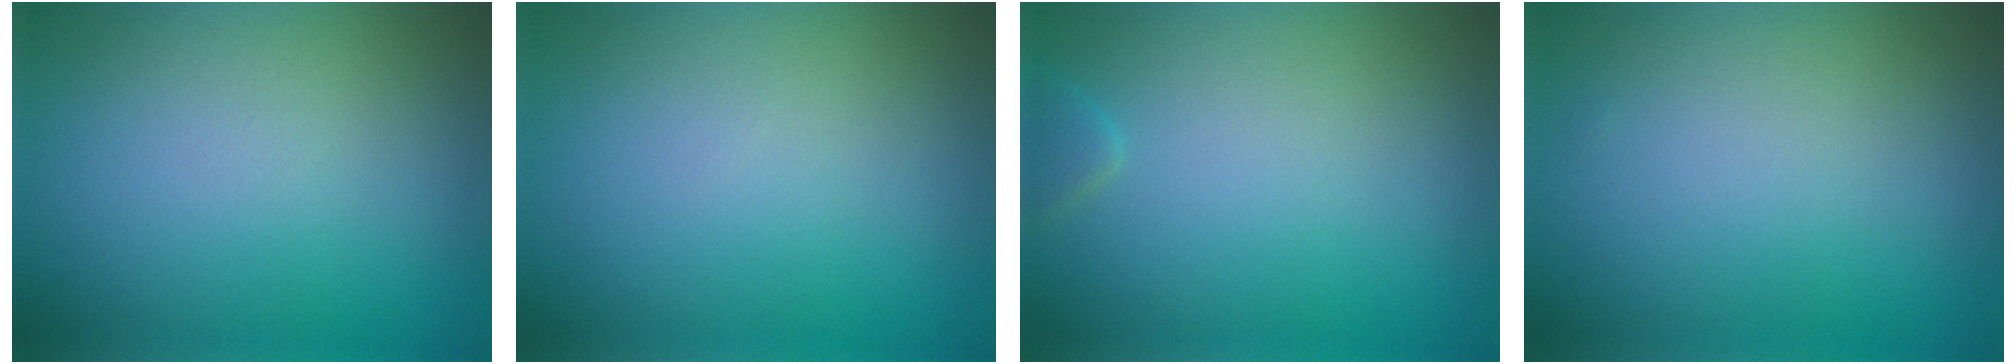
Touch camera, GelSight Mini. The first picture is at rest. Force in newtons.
{"total": 0.0}
{"total": 1.0, "press": 1.0, "slide": 0.1}
{"total": 0.0}